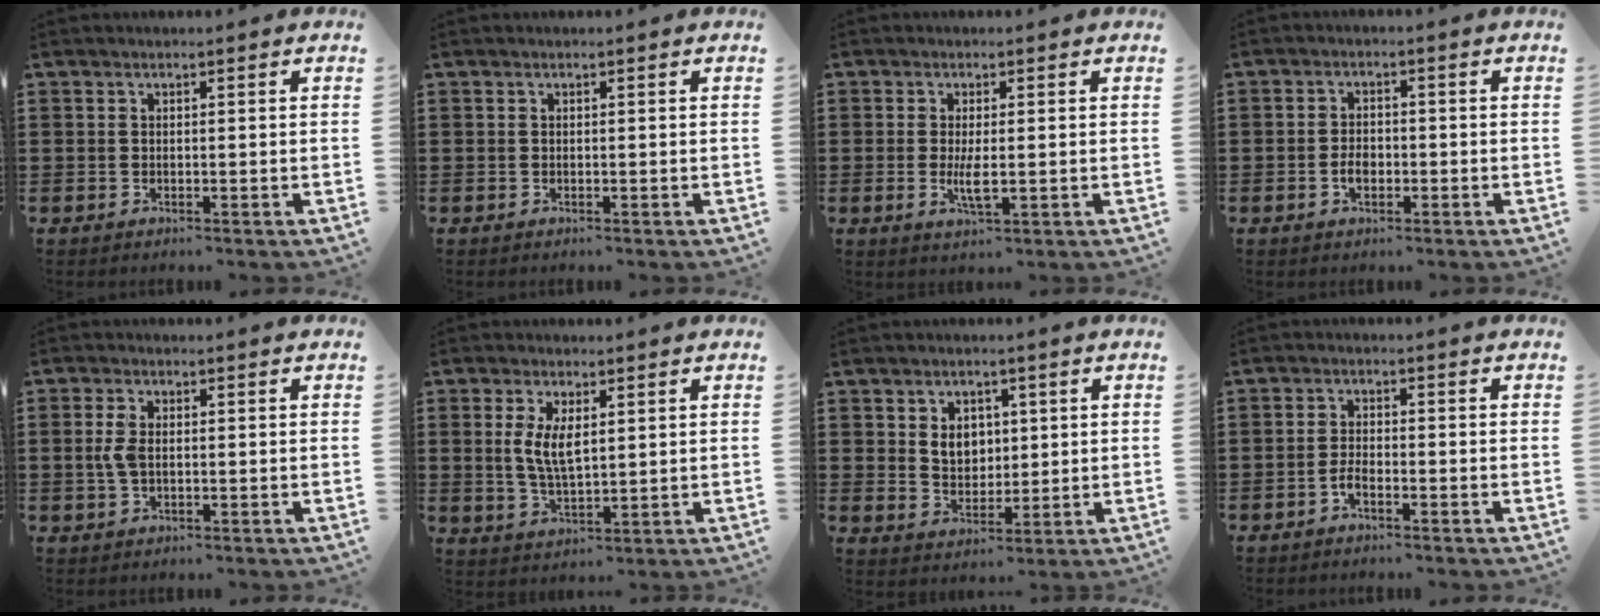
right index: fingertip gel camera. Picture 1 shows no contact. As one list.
[{"total": 0.0}, {"total": 3.4, "force": [-0.4, 0.7, 3.3], "torque": [-0.064, -0.006, -0.008]}, {"total": 2.5, "force": [-0.8, 1.5, 1.9], "torque": [-0.044, -0.001, -0.017]}, {"total": 3.4, "force": [0.1, 1.8, 2.9], "torque": [-0.075, 0.001, -0.005]}, {"total": 5.2, "force": [1.0, 2.2, 4.6], "torque": [-0.095, 0.006, 0.017]}, {"total": 4.5, "force": [1.2, 3.6, 2.5], "torque": [-0.053, 0.009, 0.017]}, {"total": 2.1, "force": [-1.3, 0.6, 1.6], "torque": [-0.038, 0.000, -0.027]}]